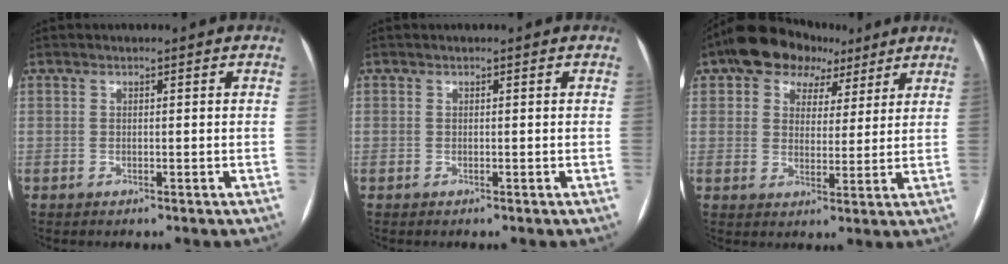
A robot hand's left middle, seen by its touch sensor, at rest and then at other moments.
{"total": 0.0}
{"total": 9.7, "force": [5.9, 6.6, 4.1], "torque": [-0.057, 0.039, 0.091]}